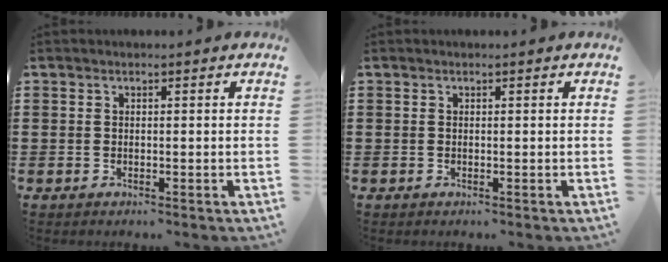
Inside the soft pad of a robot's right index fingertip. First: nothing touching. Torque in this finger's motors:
{"motor_torque": [-0.29, 0.29, 0.00, -0.01]}